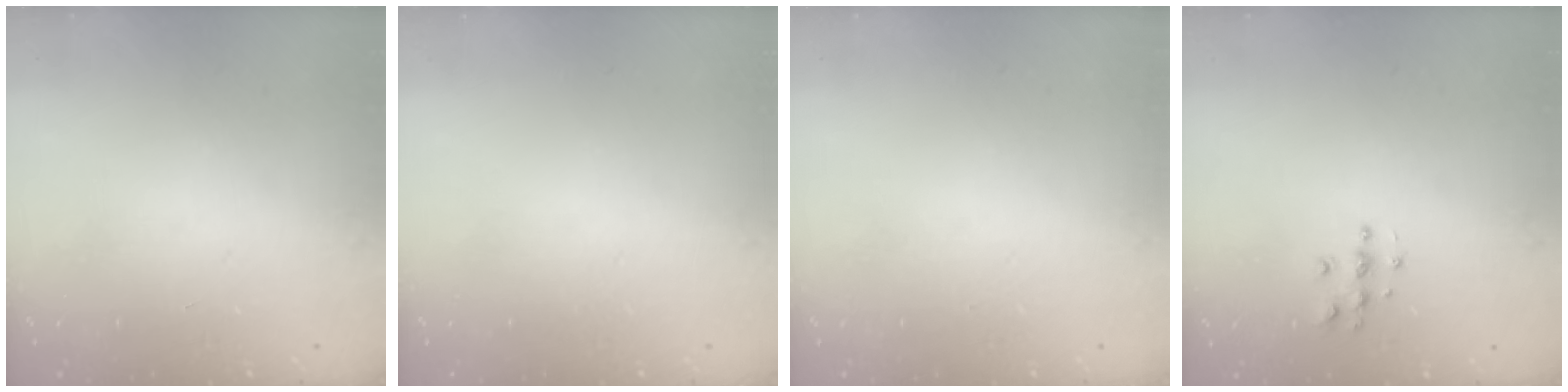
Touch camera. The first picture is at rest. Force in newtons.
{"total": 0.0}
{"total": 0.0}
{"total": 4.6, "press": 4.6, "slide": 0.2}